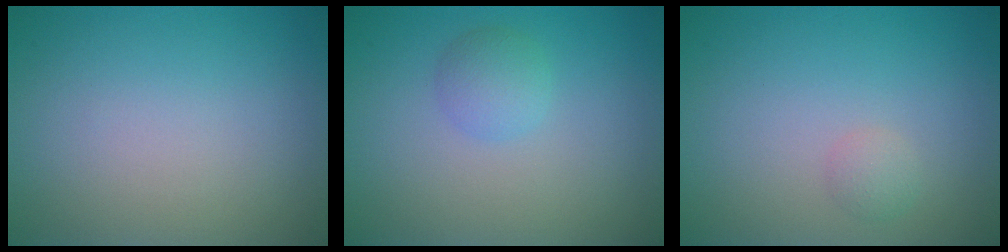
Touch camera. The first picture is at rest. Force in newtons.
{"total": 1.9, "press": 1.9, "slide": 0.1}
{"total": 1.0, "press": 1.0, "slide": 0.1}